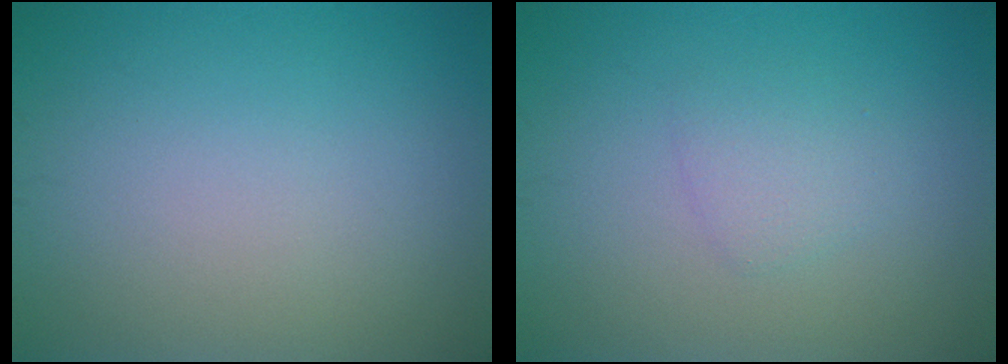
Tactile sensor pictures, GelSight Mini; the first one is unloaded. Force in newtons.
{"total": 1.5, "press": 1.5, "slide": 0.0}